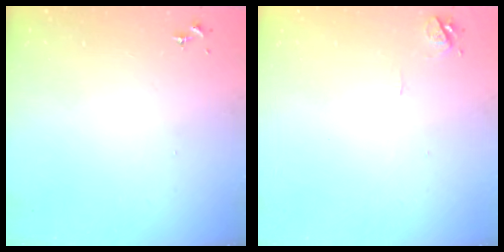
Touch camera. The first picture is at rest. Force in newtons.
{"total": 6.3, "press": 6.3, "slide": 0.7}